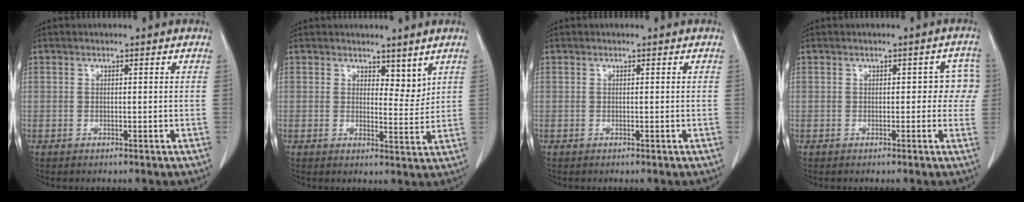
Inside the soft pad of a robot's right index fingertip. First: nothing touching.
{"total": 3.5, "force": [2.7, 1.7, 1.5], "torque": [-0.014, -0.010, 0.046]}
{"total": 0.0}
{"total": 3.6, "force": [0.1, 2.2, 2.9], "torque": [-0.015, 0.026, -0.003]}